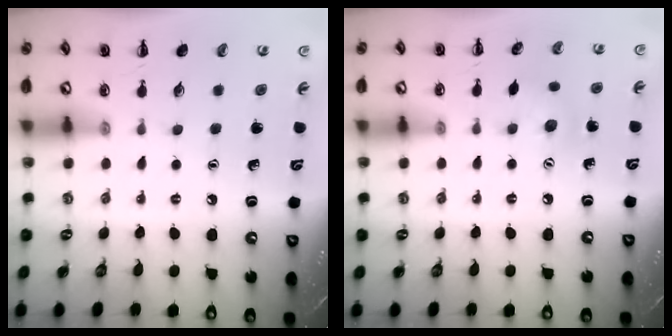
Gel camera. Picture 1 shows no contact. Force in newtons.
{"total": 5.2, "press": 5.1, "slide": 1.1}